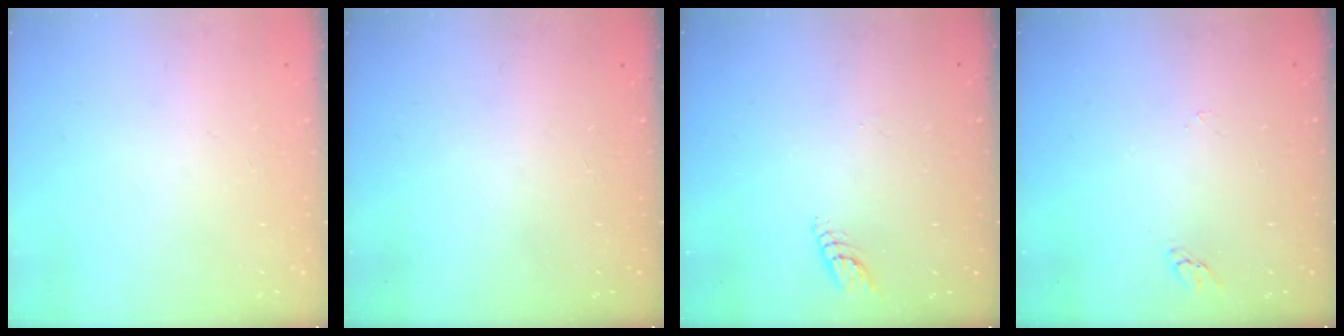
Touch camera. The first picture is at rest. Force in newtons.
{"total": 0.0}
{"total": 3.8, "press": 3.8, "slide": 0.3}
{"total": 2.2, "press": 2.2, "slide": 0.2}